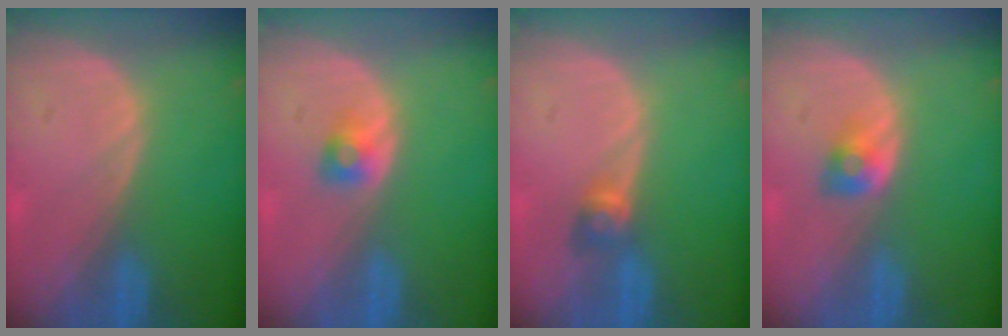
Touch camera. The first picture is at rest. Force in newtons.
{"total": 2.2, "press": 2.1, "slide": 0.3}
{"total": 2.7, "press": 2.4, "slide": 1.2}
{"total": 2.6, "press": 2.4, "slide": 1.0}